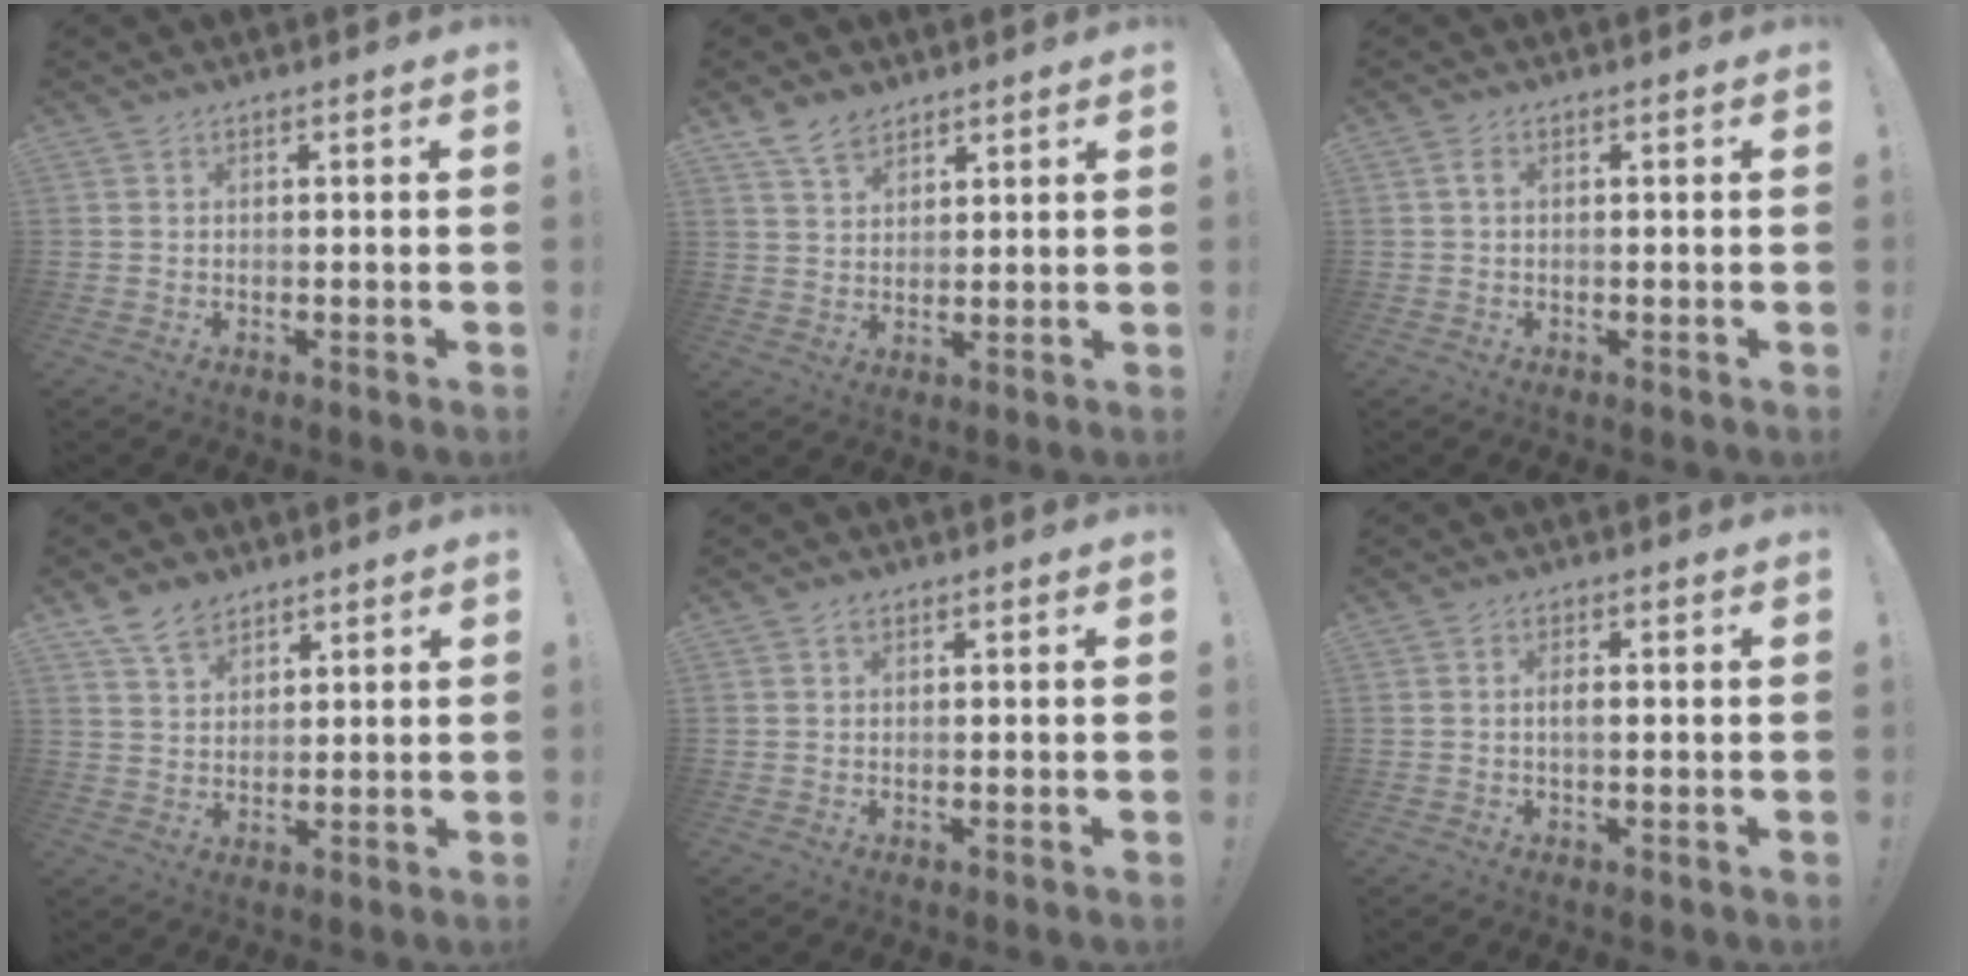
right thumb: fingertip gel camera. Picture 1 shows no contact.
{"total": 6.6, "force": [5.1, 3.6, 2.2], "torque": [-0.045, -0.023, 0.100]}
{"total": 1.5, "force": [0.2, 0.9, 1.1], "torque": [-0.016, 0.002, 0.002]}
{"total": 7.2, "force": [5.5, 4.0, 2.5], "torque": [-0.044, -0.029, 0.106]}
{"total": 0.8, "force": [0.5, 0.4, 0.4], "torque": [-0.008, 0.002, 0.008]}
{"total": 2.2, "force": [-0.2, 0.8, 2.1], "torque": [-0.032, 0.003, -0.006]}